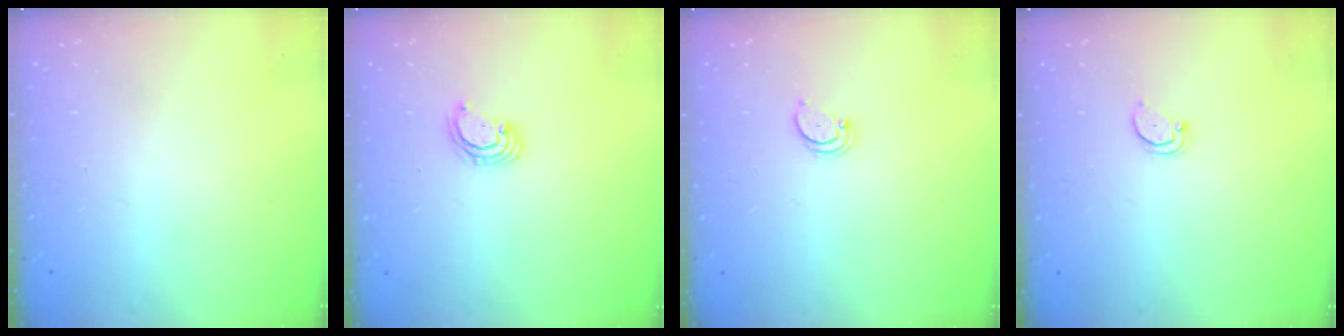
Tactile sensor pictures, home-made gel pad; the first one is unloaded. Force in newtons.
{"total": 3.3, "press": 3.3, "slide": 0.2}
{"total": 2.0, "press": 2.0, "slide": 0.2}
{"total": 2.7, "press": 2.7, "slide": 0.2}